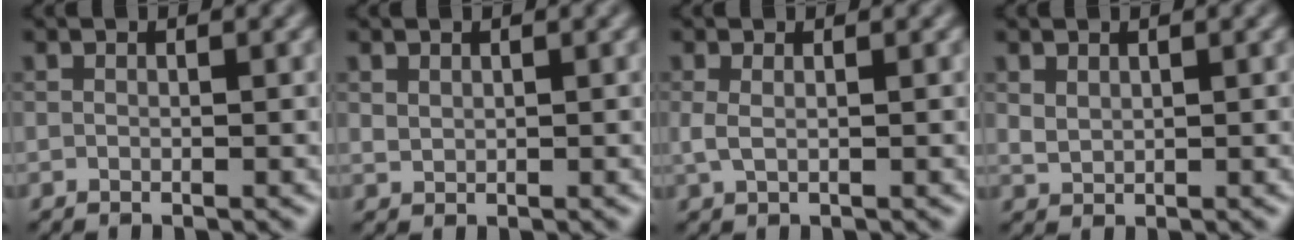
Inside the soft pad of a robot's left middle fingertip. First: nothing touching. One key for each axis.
{"total": 0.9, "fx": 0.6, "fy": 0.6, "fz": 0.3, "tx": -0.009, "ty": -0.002, "tz": 0.018}
{"total": 1.2, "fx": 0.3, "fy": 0.4, "fz": 1.1, "tx": -0.025, "ty": -0.001, "tz": 0.005}
{"total": 1.2, "fx": 0.8, "fy": 0.7, "fz": 0.5, "tx": -0.016, "ty": -0.001, "tz": 0.022}